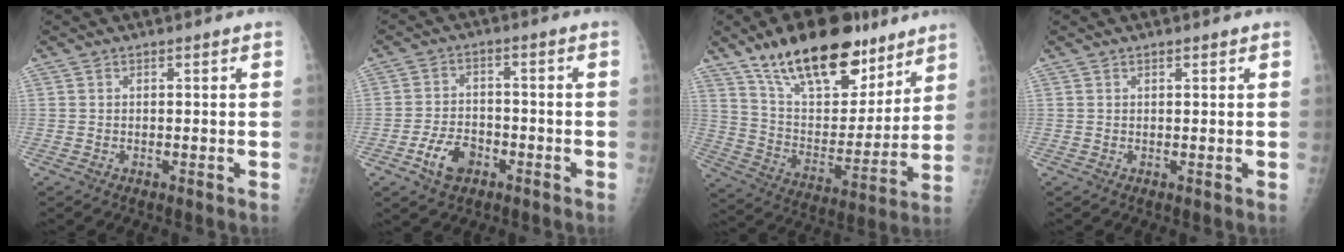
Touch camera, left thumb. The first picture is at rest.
{"total": 6.8, "force": [-3.4, 4.4, 4.0], "torque": [-0.061, 0.021, -0.059]}
{"total": 24.3, "force": [16.6, 10.9, 14.0], "torque": [-0.181, -0.066, 0.274]}
{"total": 0.6, "force": [0.4, 0.3, 0.4], "torque": [-0.007, -0.002, 0.007]}